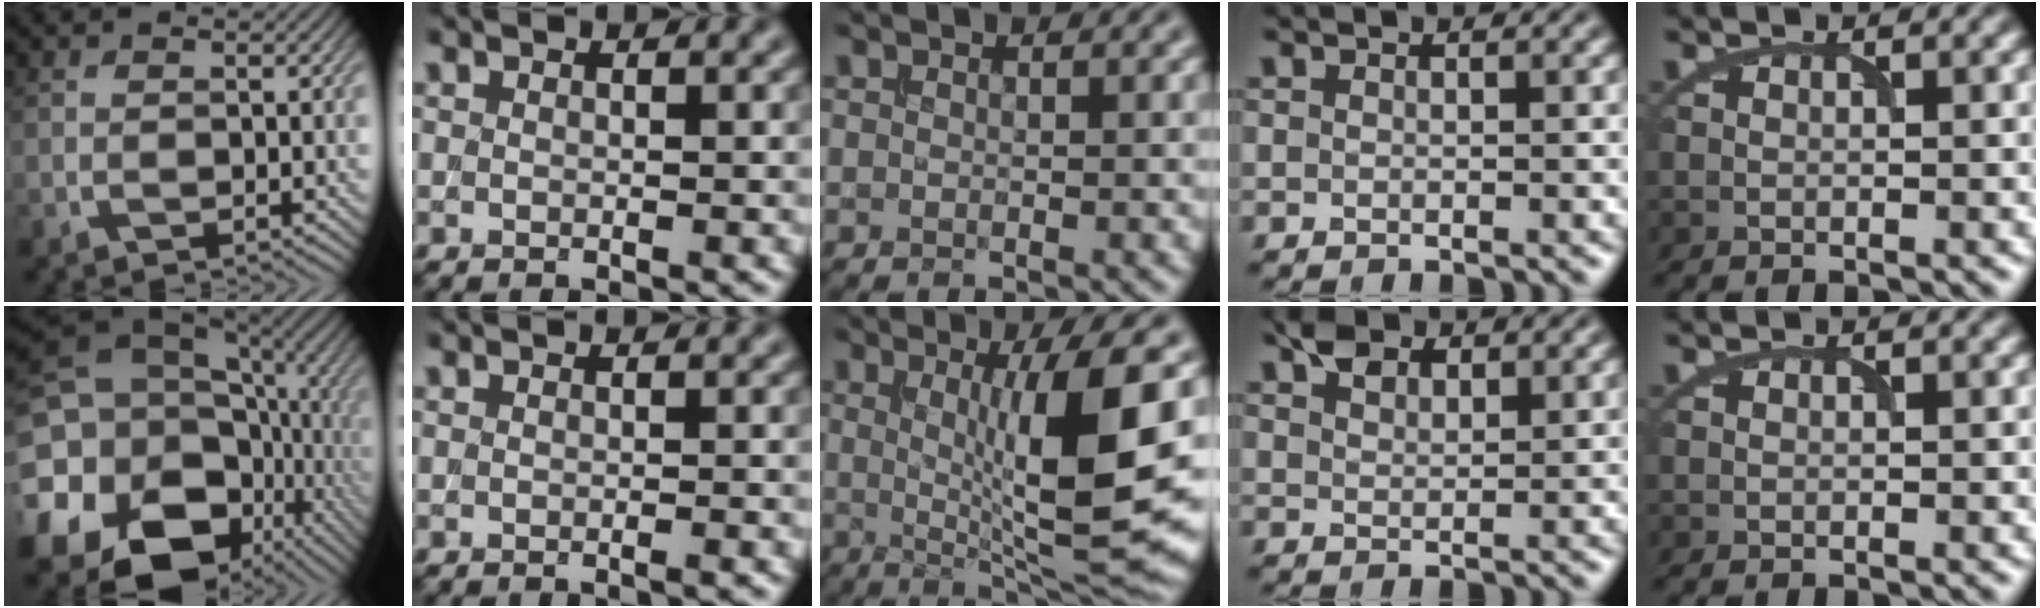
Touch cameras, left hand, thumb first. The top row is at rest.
{"thumb": {"total": 22.2, "force": [-4.5, 17.9, 12.4], "torque": [-0.250, -0.046, -0.056]}, "index": {"total": 1.1, "force": [-0.1, 0.4, 1.1], "torque": [-0.005, -0.002, -0.005]}, "middle": {"total": 10.6, "force": [0.7, 2.1, 10.4], "torque": [-0.153, -0.011, 0.023]}, "ring": {"total": 2.8, "force": [2.0, 1.5, 1.2], "torque": [-0.023, 0.007, 0.039]}}